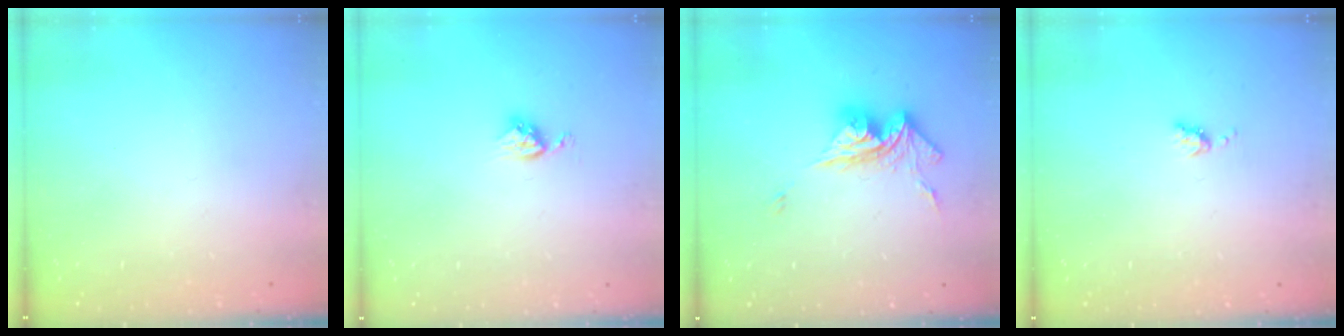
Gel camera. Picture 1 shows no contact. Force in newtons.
{"total": 3.9, "press": 3.9, "slide": 0.4}
{"total": 12.0, "press": 11.9, "slide": 1.5}
{"total": 4.0, "press": 4.0, "slide": 0.6}